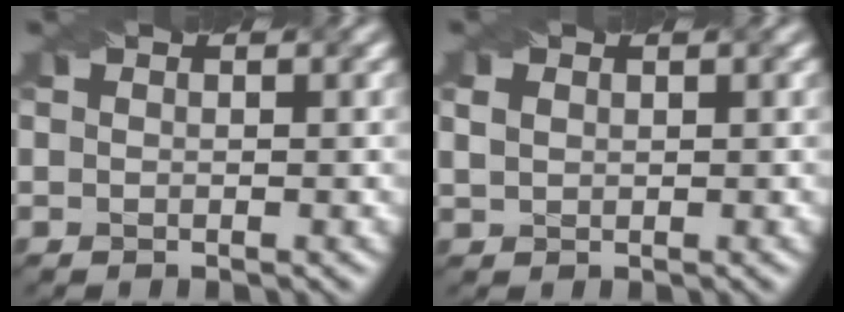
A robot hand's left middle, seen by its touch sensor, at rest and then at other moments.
{"total": 1.4, "force": [0.6, 1.0, 0.7], "torque": [-0.015, 0.003, 0.013]}